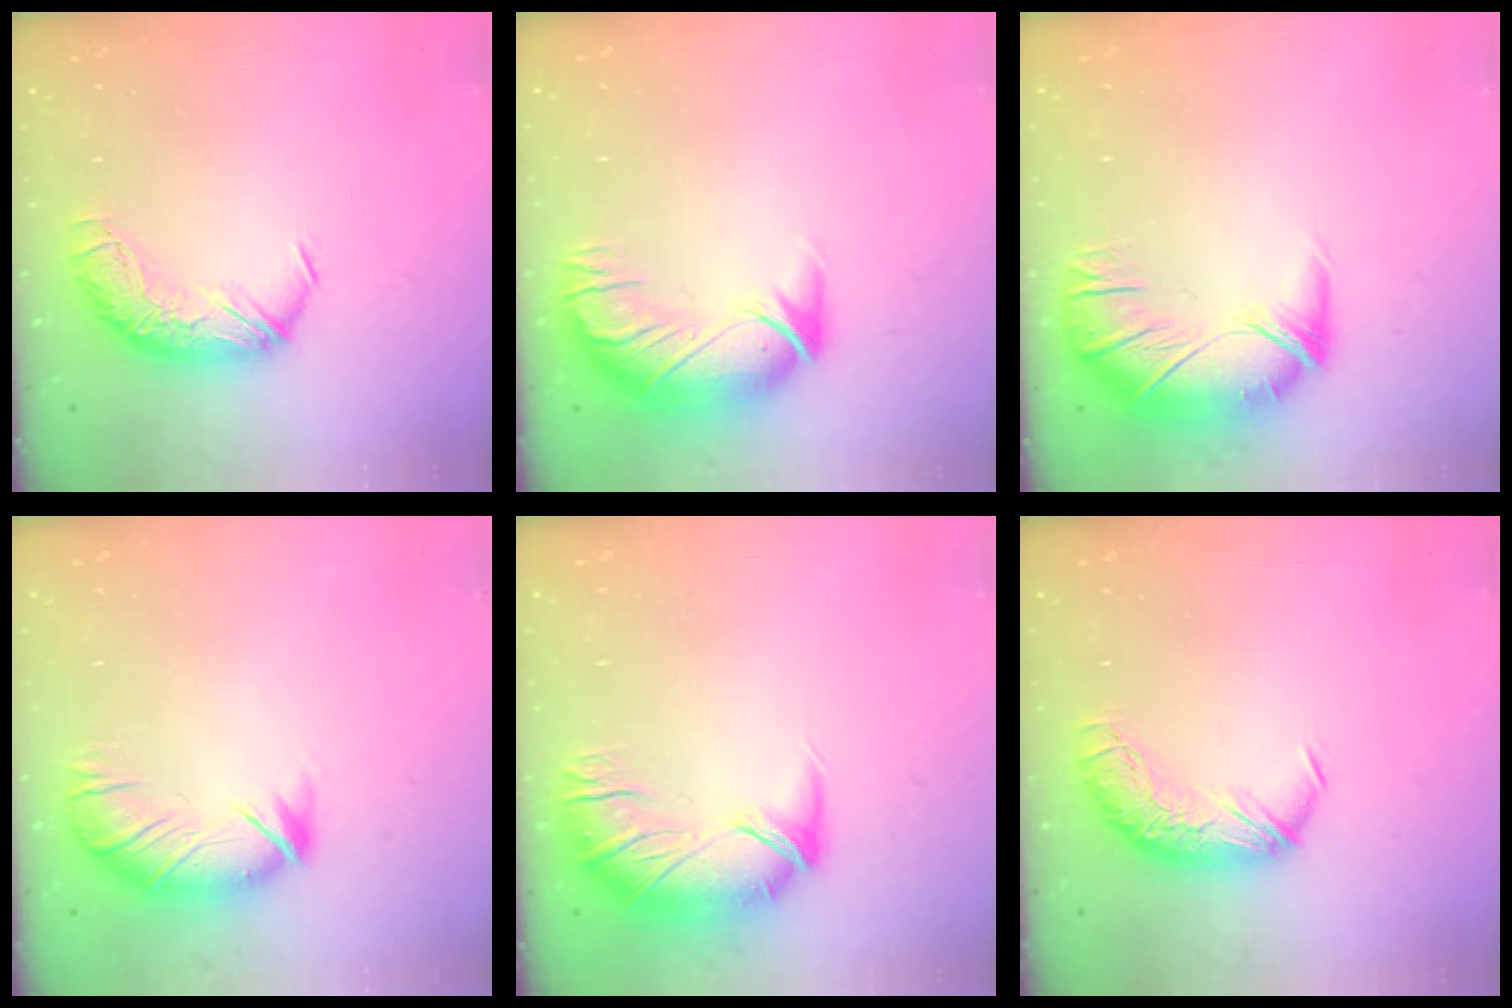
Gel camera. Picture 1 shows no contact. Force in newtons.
{"total": 3.0, "press": 0.2, "slide": 2.9}
{"total": 2.6, "press": 1.0, "slide": 2.4}
{"total": 2.7, "press": 2.4, "slide": 1.4}
{"total": 3.1, "press": 2.1, "slide": 2.3}
{"total": 0.0}